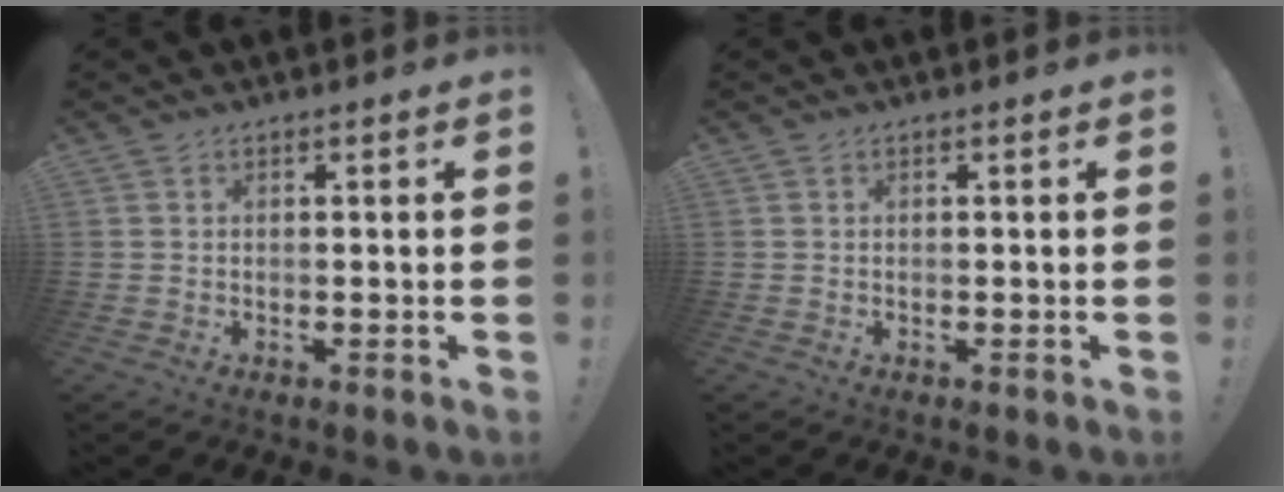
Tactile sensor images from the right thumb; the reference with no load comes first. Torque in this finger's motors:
{"motor_torque": [-0.17, -0.03, -0.14, 0.06, 0.03]}